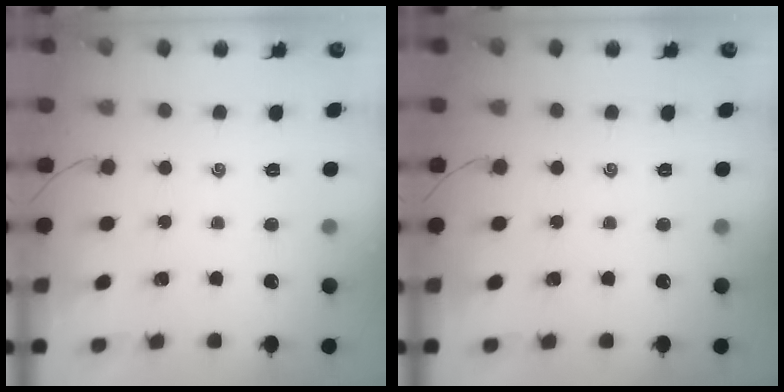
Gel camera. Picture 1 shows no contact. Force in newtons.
{"total": 0.0}